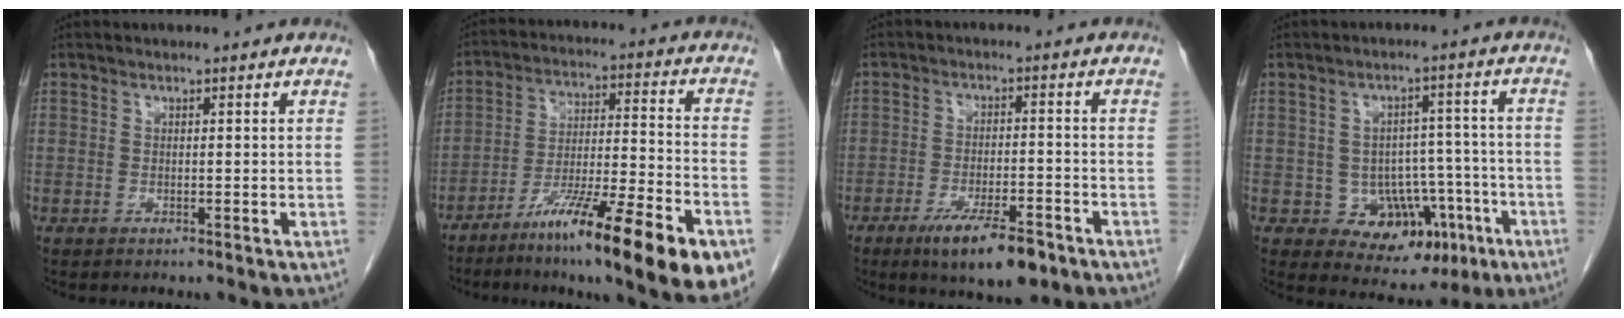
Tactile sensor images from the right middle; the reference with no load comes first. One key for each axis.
{"total": 20.9, "fx": -12.3, "fy": 1.5, "fz": 16.8, "tx": -0.213, "ty": -0.017, "tz": -0.199}
{"total": 9.3, "fx": -5.9, "fy": 2.2, "fz": 6.8, "tx": -0.111, "ty": -0.011, "tz": -0.091}
{"total": 9.6, "fx": -3.6, "fy": 7.2, "fz": 5.4, "tx": -0.055, "ty": 0.028, "tz": -0.035}